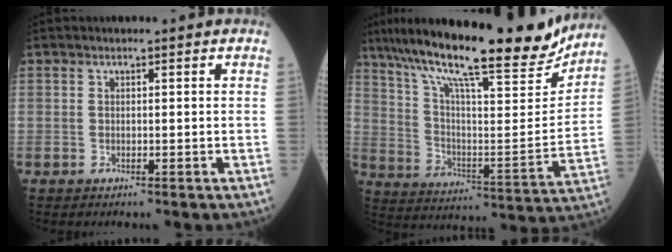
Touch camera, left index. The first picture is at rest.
{"total": 25.0, "force": [20.6, 3.1, 13.8], "torque": [-0.243, -0.016, 0.309]}